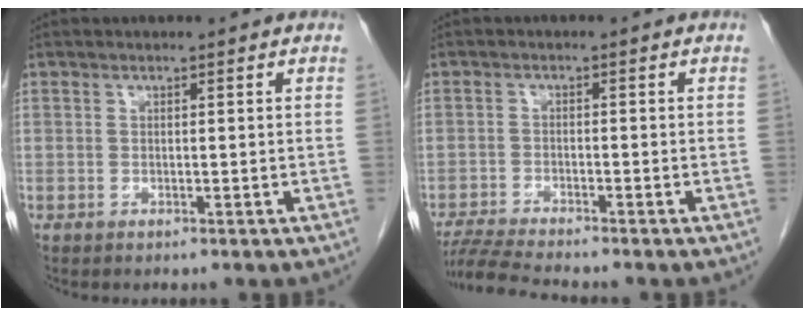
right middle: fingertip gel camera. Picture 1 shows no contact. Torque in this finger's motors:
{"motor_torque": [0.03, -0.02, 0.00, 0.00]}